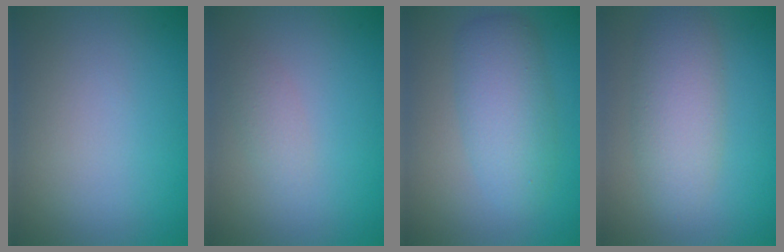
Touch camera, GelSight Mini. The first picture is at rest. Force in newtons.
{"total": 1.3, "press": 1.3, "slide": 0.0}
{"total": 4.4, "press": 4.4, "slide": 0.2}
{"total": 4.3, "press": 4.3, "slide": 0.0}